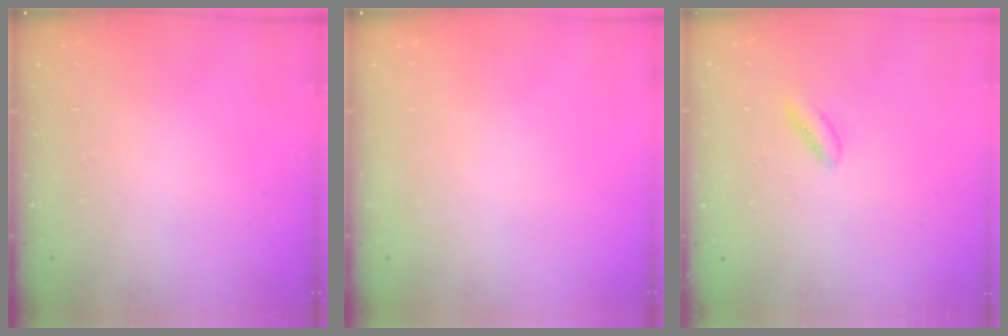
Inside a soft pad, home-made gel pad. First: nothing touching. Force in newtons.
{"total": 0.0}
{"total": 2.3, "press": 2.2, "slide": 0.9}